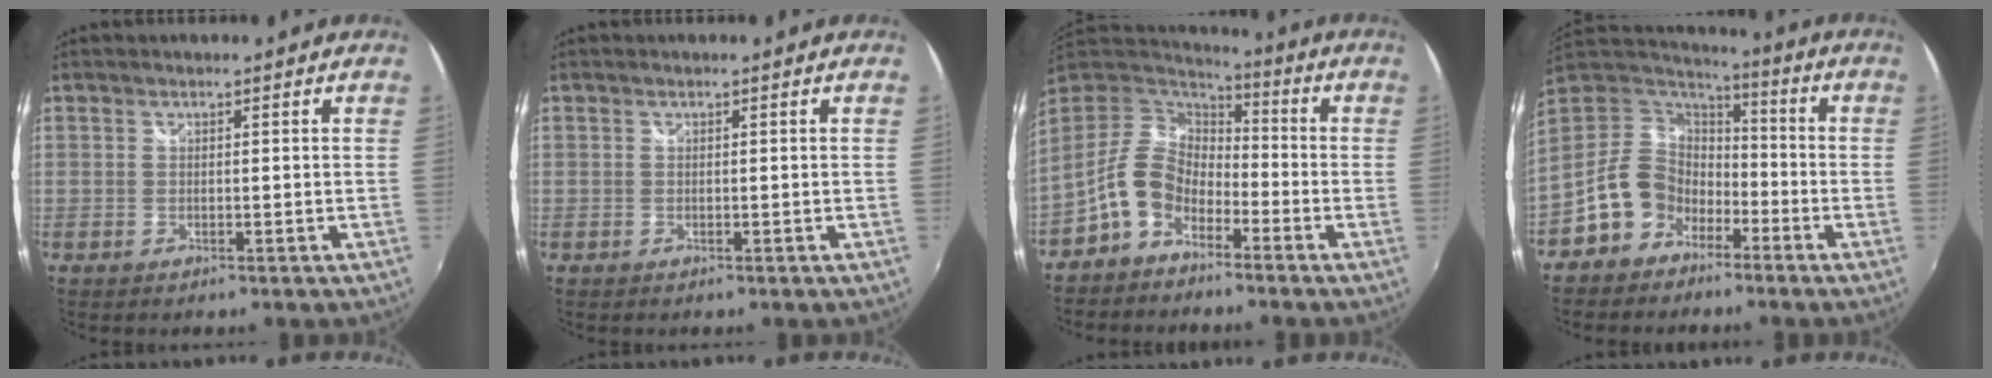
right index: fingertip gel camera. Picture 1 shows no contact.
{"total": 0.0}
{"total": 10.5, "force": [-5.7, 6.8, 5.6], "torque": [-0.116, 0.022, -0.117]}
{"total": 12.7, "force": [-7.0, 9.6, 4.8], "torque": [-0.113, 0.024, -0.124]}